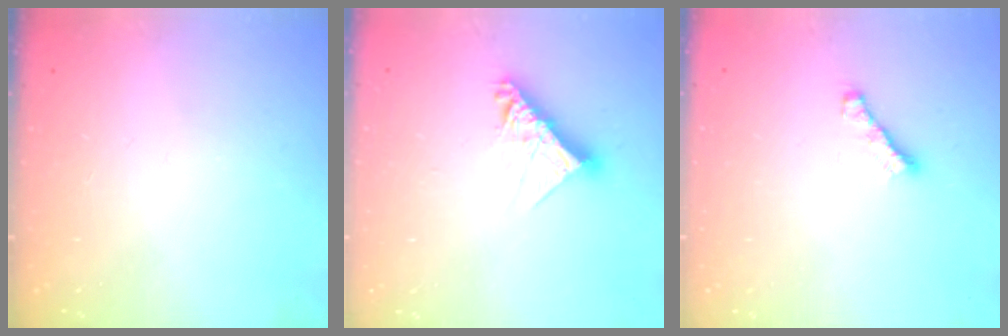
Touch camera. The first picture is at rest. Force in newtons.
{"total": 11.5, "press": 11.4, "slide": 1.1}
{"total": 1.9, "press": 1.8, "slide": 0.6}